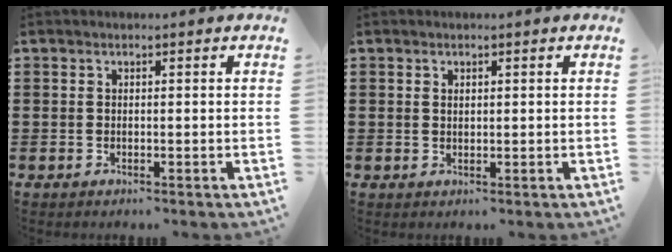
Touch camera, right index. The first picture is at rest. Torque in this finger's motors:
{"motor_torque": [-0.44, 0.56, -0.01, -0.01]}